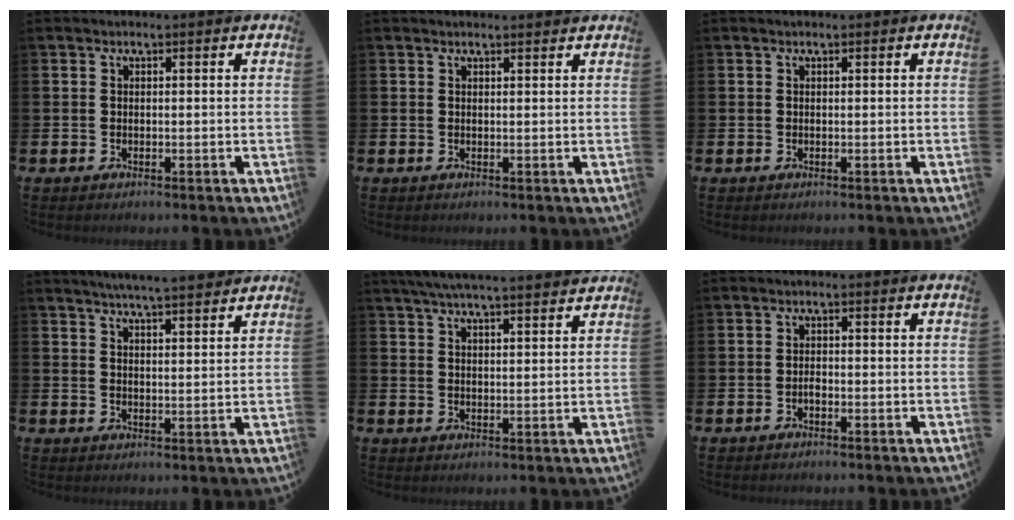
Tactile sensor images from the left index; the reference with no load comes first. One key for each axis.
{"total": 0.8, "fx": 0.8, "fy": 0.0, "fz": 0.1, "tx": 0.010, "ty": -0.005, "tz": 0.012}
{"total": 0.0}
{"total": 5.1, "fx": 5.0, "fy": -0.5, "fz": 0.9, "tx": -0.025, "ty": -0.022, "tz": 0.088}
{"total": 5.3, "fx": 5.1, "fy": -0.2, "fz": 1.4, "tx": -0.044, "ty": -0.021, "tz": 0.093}
{"total": 0.9, "fx": -0.5, "fy": 0.4, "fz": 0.6, "tx": -0.010, "ty": -0.002, "tz": -0.011}